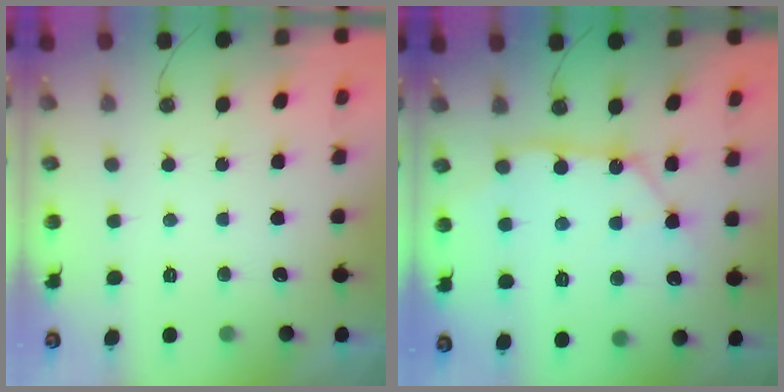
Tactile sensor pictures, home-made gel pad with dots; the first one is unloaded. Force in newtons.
{"total": 11.3, "press": 11.2, "slide": 1.0}